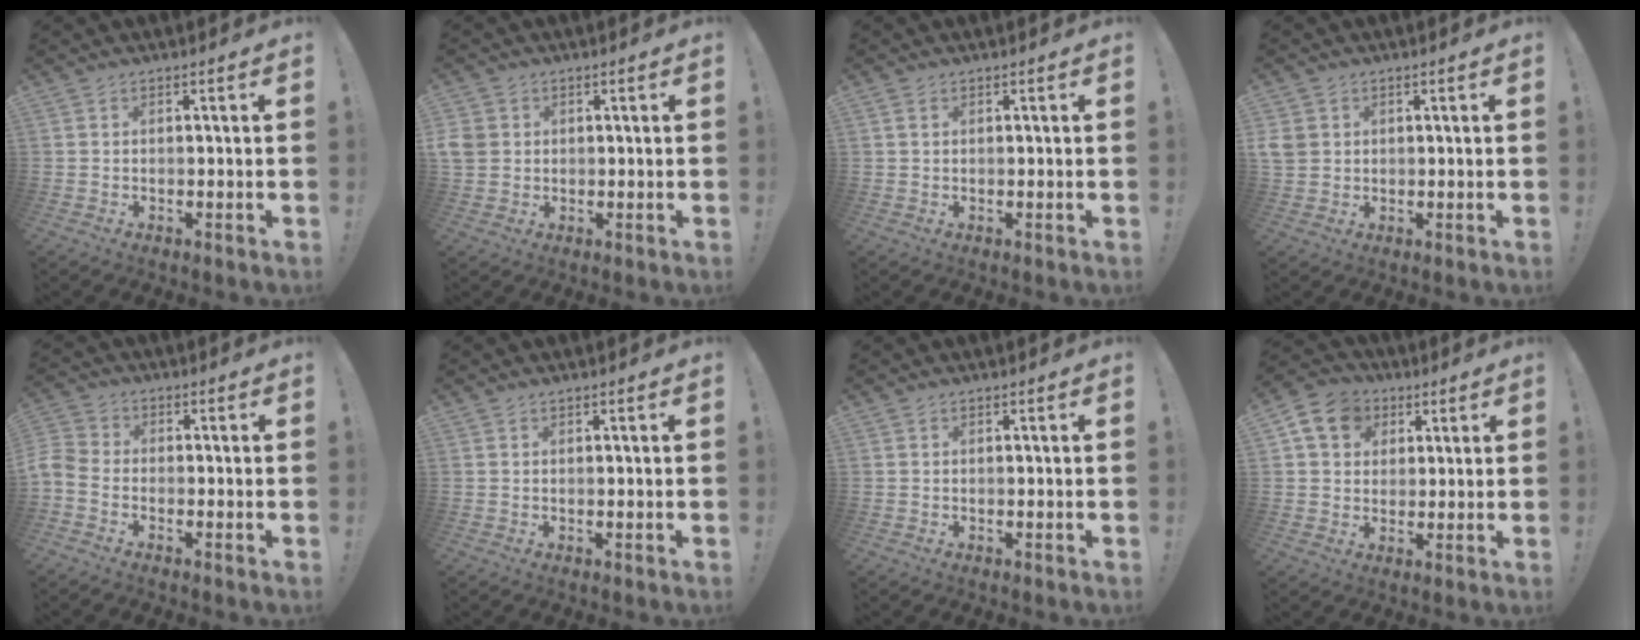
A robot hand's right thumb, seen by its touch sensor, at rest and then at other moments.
{"total": 4.6, "force": [1.0, 4.1, 2.0], "torque": [-0.049, 0.001, 0.020]}
{"total": 0.8, "force": [0.4, 0.6, 0.4], "torque": [-0.001, -0.002, 0.006]}
{"total": 4.4, "force": [1.4, 3.7, 2.0], "torque": [-0.049, -0.003, 0.029]}
{"total": 4.9, "force": [-2.9, 3.2, 2.4], "torque": [-0.062, 0.007, -0.054]}
{"total": 0.0}
{"total": 0.0}
{"total": 10.7, "force": [3.9, 8.9, 4.5], "torque": [-0.065, -0.006, 0.079]}